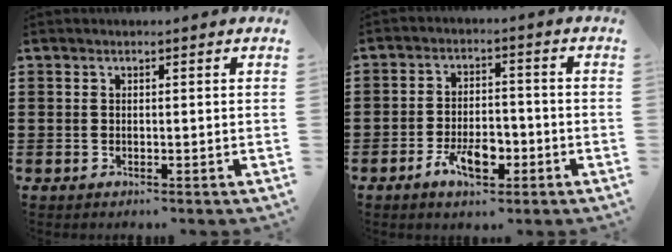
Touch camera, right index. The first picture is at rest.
{"total": 6.4, "force": [-3.0, 3.0, 4.7], "torque": [-0.085, -0.001, -0.057]}